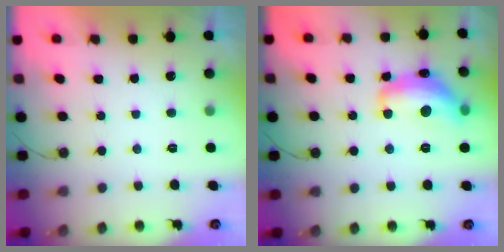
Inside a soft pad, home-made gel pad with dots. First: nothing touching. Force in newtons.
{"total": 15.2, "press": 15.1, "slide": 1.0}